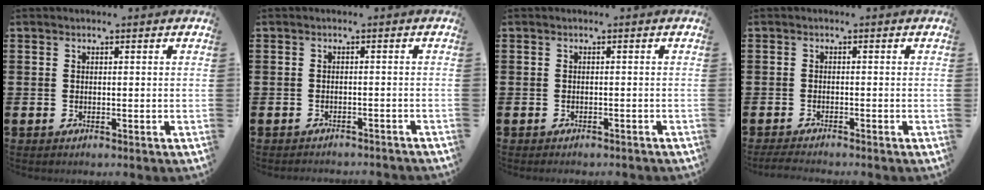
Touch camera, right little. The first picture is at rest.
{"total": 0.6, "force": [-0.6, 0.1, -0.1], "torque": [-0.002, 0.003, -0.012]}
{"total": 0.0}
{"total": 1.2, "force": [-1.1, 0.0, 0.5], "torque": [-0.009, 0.001, -0.022]}